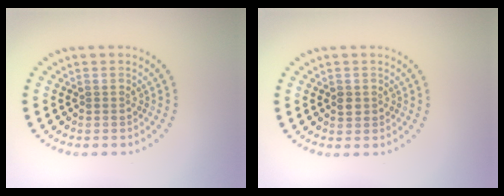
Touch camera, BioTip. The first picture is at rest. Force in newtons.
{"total": 1.1, "press": 1.0, "slide": 0.3}